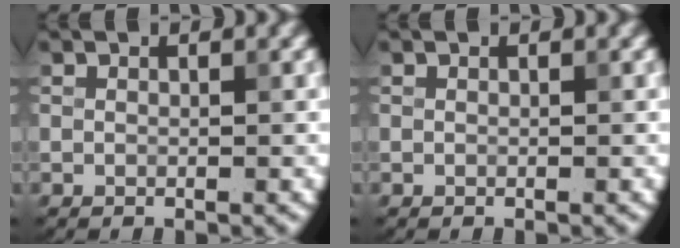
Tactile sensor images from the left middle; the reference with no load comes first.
{"total": 0.0}